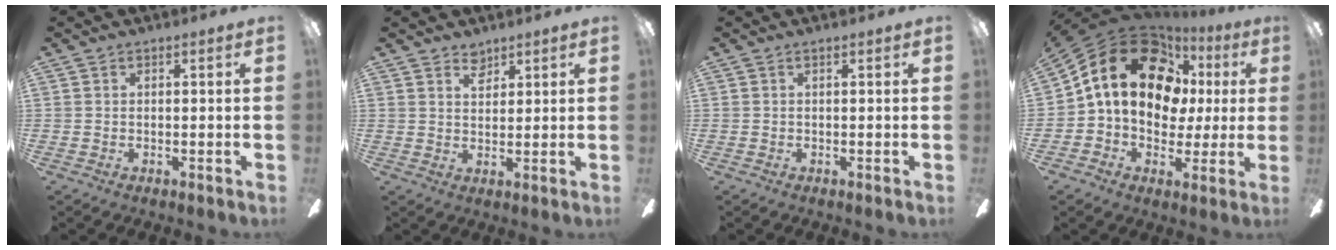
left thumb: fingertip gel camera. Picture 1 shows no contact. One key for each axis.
{"total": 3.8, "fx": 3.0, "fy": 2.1, "fz": 1.0, "tx": -0.011, "ty": -0.012, "tz": 0.054}
{"total": 0.0}
{"total": 21.3, "fx": 6.7, "fy": 15.0, "fz": 13.6, "tx": -0.254, "ty": -0.015, "tz": 0.120}